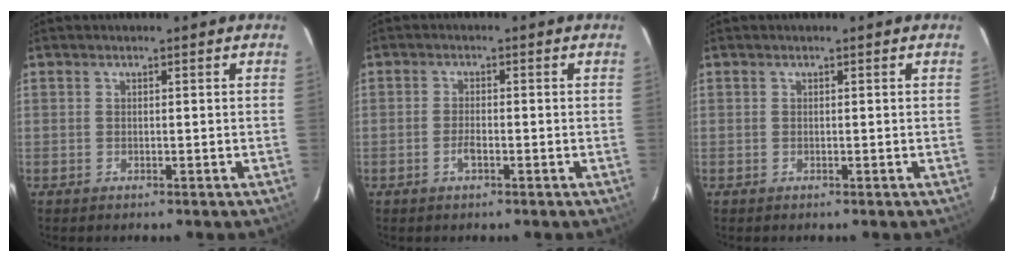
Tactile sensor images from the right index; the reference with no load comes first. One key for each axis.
{"total": 2.2, "fx": -1.0, "fy": 0.8, "fz": 1.7, "tx": -0.037, "ty": 0.001, "tz": -0.020}
{"total": 0.0}